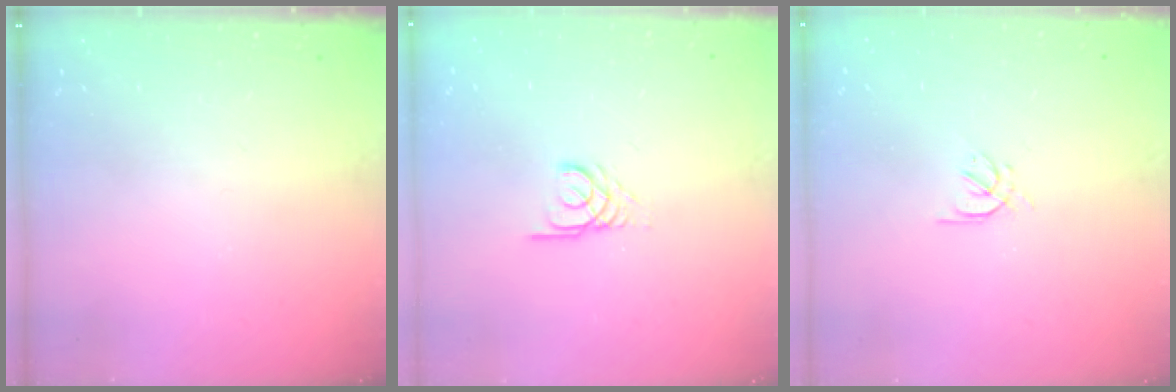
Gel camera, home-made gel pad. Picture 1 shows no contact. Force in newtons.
{"total": 2.5, "press": 2.5, "slide": 0.2}
{"total": 2.1, "press": 2.0, "slide": 0.6}